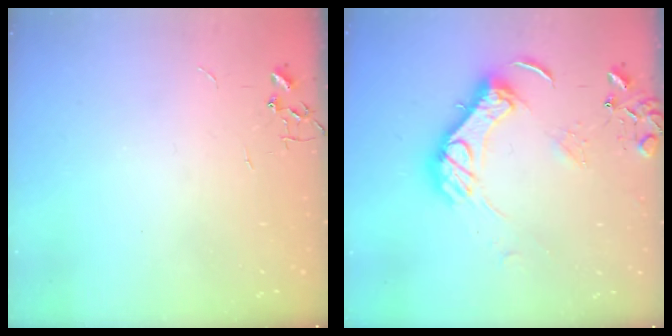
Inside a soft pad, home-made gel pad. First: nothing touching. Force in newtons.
{"total": 14.6, "press": 14.6, "slide": 1.1}